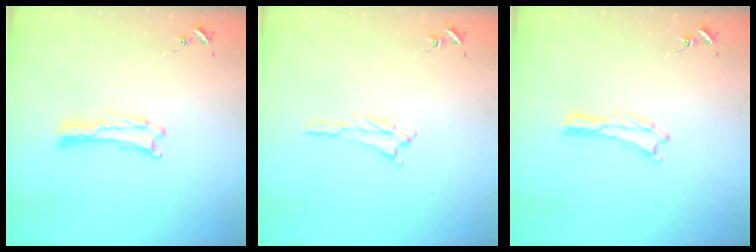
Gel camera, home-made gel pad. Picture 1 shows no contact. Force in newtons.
{"total": 1.2, "press": 1.1, "slide": 0.5}
{"total": 0.0}